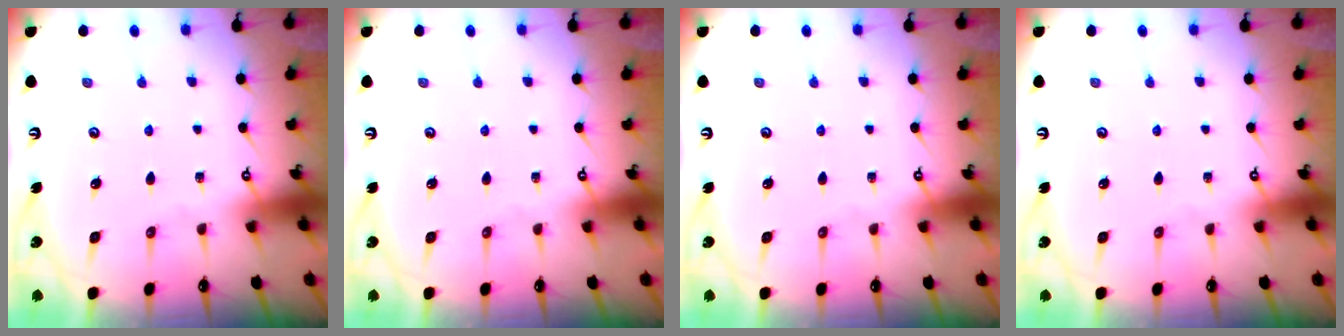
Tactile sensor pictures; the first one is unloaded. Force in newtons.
{"total": 0.0}
{"total": 0.0}
{"total": 0.0}